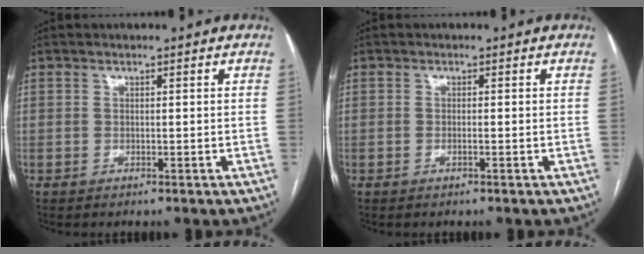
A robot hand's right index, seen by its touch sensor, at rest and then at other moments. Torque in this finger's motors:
{"motor_torque": [-0.29, -0.13, -0.04, 0.00]}